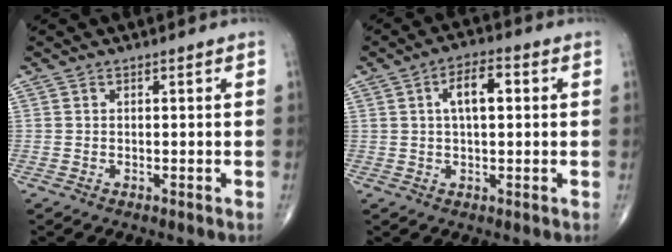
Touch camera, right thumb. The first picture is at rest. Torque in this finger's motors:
{"motor_torque": [0.93, 2.51, 1.00, 0.22, 0.04]}